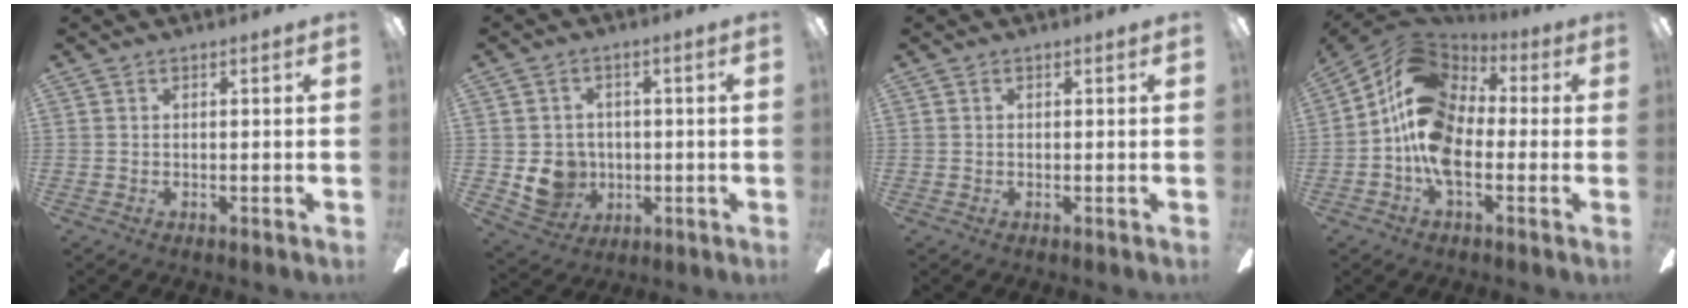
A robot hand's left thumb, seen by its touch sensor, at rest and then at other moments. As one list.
[{"total": 8.8, "force": [-0.8, 8.3, 2.8], "torque": [-0.066, 0.001, -0.008]}, {"total": 0.0}, {"total": 15.4, "force": [-1.8, 10.3, 11.4], "torque": [-0.240, 0.023, -0.035]}]